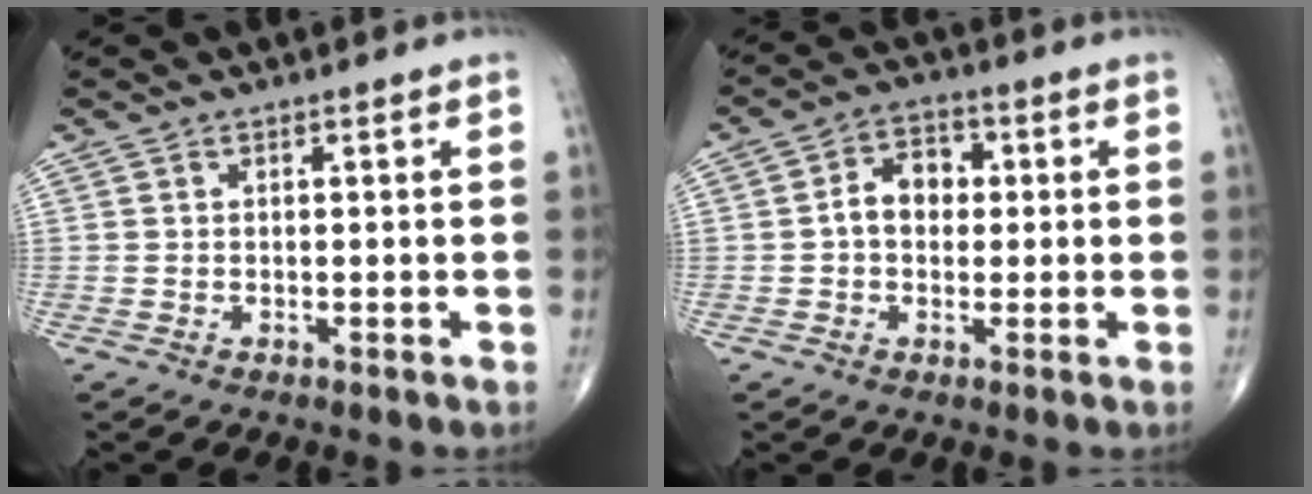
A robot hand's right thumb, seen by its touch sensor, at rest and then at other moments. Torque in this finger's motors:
{"motor_torque": [-0.38, 0.15, 0.88, 0.23, 0.05]}